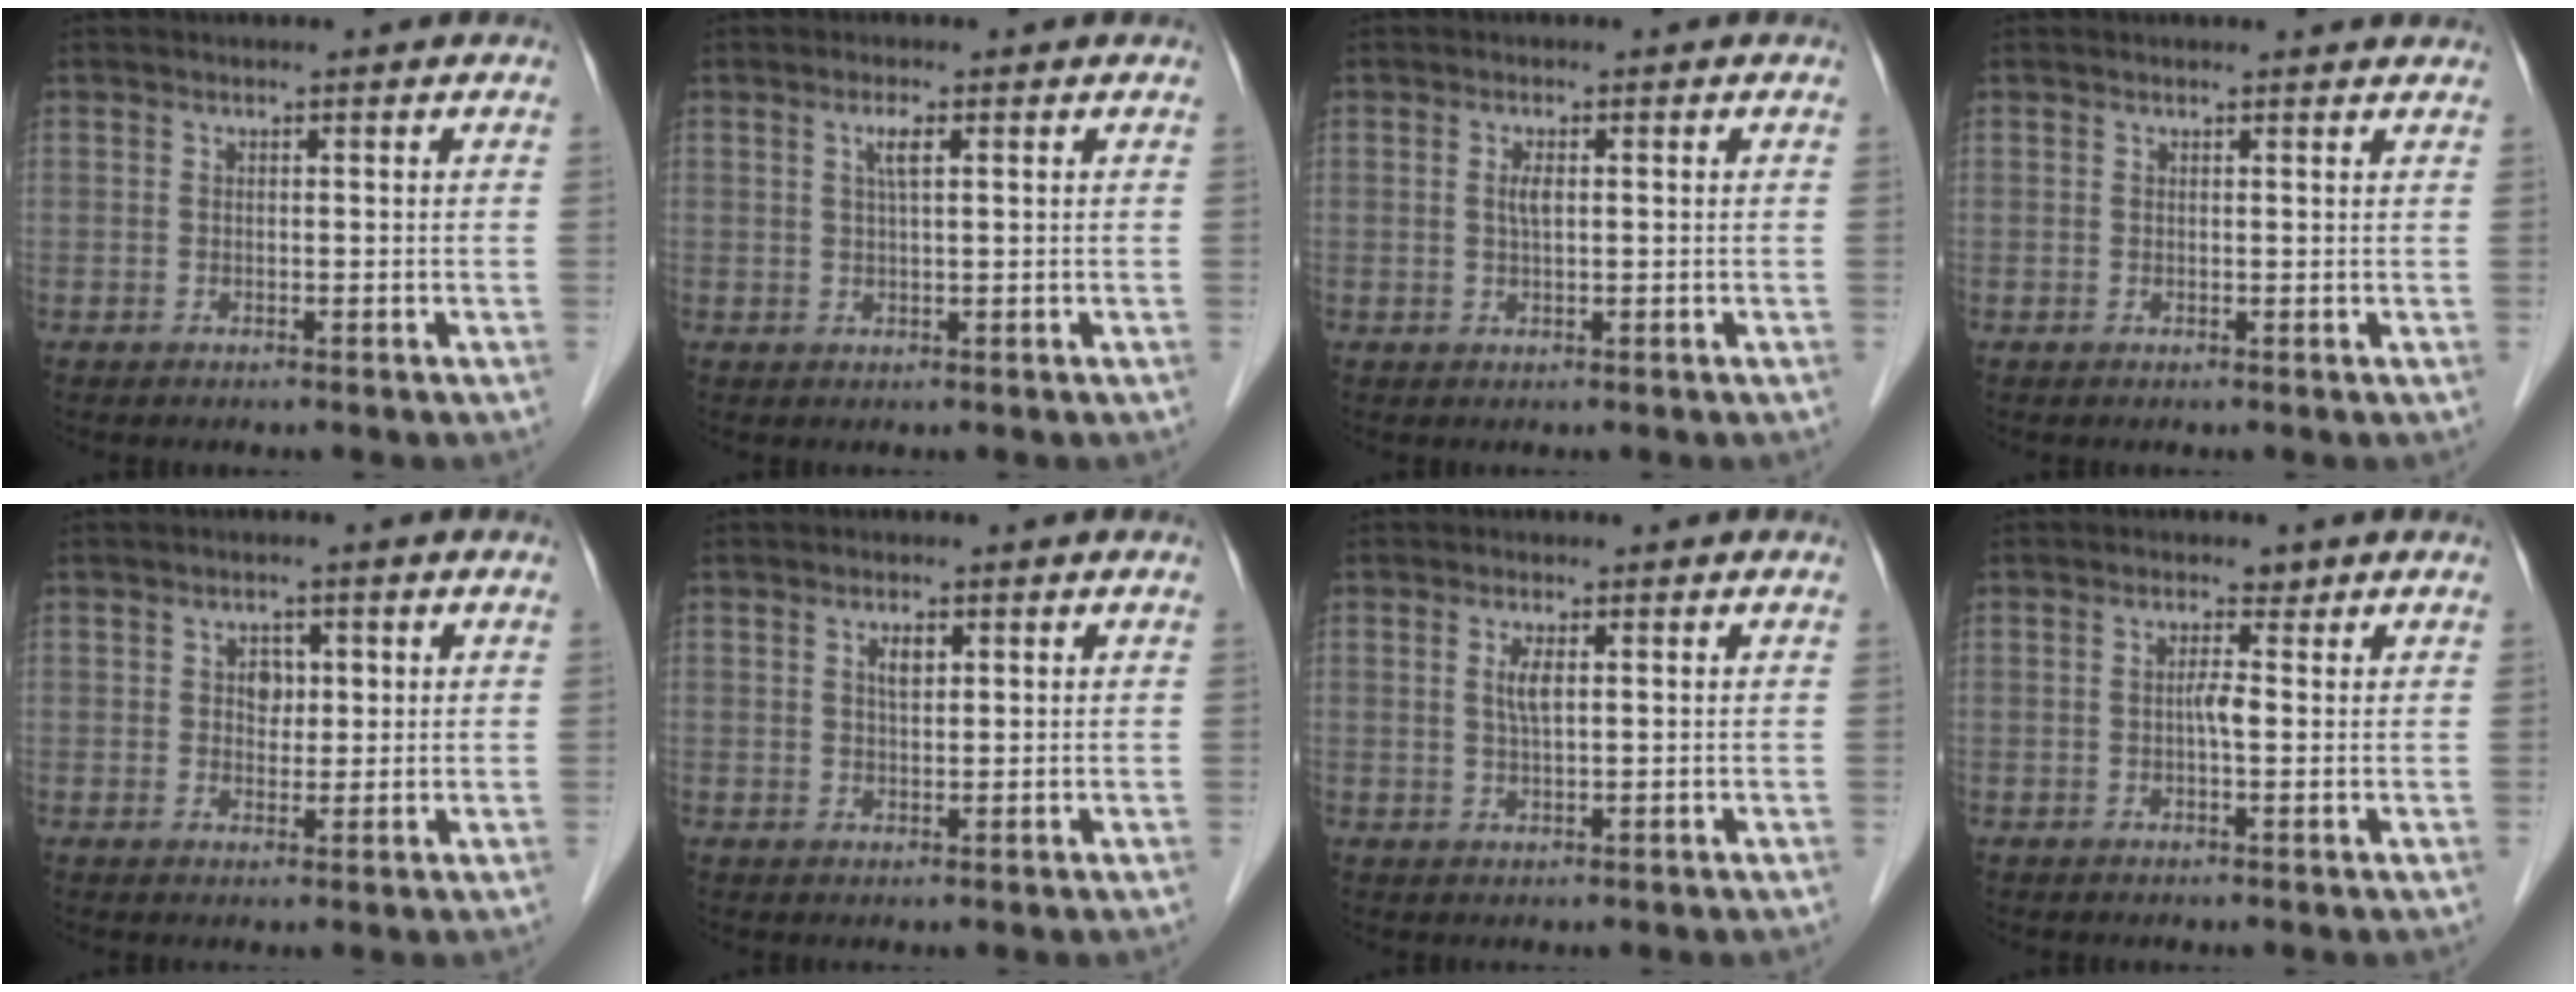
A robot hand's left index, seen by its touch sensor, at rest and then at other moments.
{"total": 2.2, "force": [0.8, 0.1, 2.0], "torque": [-0.042, 0.003, 0.015]}
{"total": 1.6, "force": [0.3, 0.4, 1.5], "torque": [-0.035, 0.000, 0.006]}
{"total": 2.8, "force": [2.8, 0.3, 0.4], "torque": [-0.011, 0.004, 0.022]}
{"total": 2.8, "force": [0.7, 2.0, 1.7], "torque": [-0.026, 0.006, 0.011]}
{"total": 2.1, "force": [0.8, 0.8, 1.7], "torque": [-0.033, 0.004, 0.016]}
{"total": 2.4, "force": [0.6, 0.5, 2.3], "torque": [-0.051, 0.000, 0.013]}
{"total": 1.7, "force": [0.3, 0.5, 1.6], "torque": [-0.033, 0.005, 0.003]}